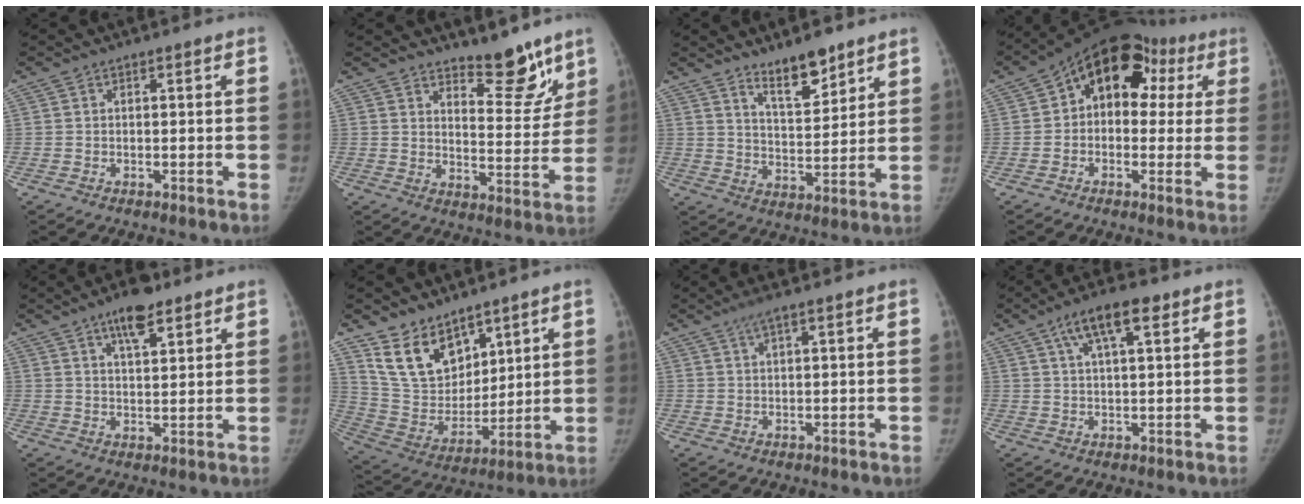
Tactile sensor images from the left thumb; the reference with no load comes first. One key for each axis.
{"total": 10.6, "fx": 8.3, "fy": 3.7, "fz": 5.4, "tx": -0.036, "ty": -0.071, "tz": 0.130}
{"total": 8.8, "fx": 6.7, "fy": 2.8, "fz": 4.8, "tx": -0.059, "ty": -0.059, "tz": 0.120}
{"total": 15.7, "fx": 4.6, "fy": 10.9, "fz": 10.4, "tx": -0.087, "ty": 0.038, "tz": 0.055}
{"total": 7.8, "fx": 5.1, "fy": 2.8, "fz": 5.2, "tx": -0.066, "ty": -0.027, "tz": 0.081}
{"total": 14.2, "fx": 9.9, "fy": 8.2, "fz": 5.9, "tx": -0.073, "ty": -0.062, "tz": 0.211}
{"total": 3.3, "fx": 2.3, "fy": 0.5, "fz": 2.4, "tx": -0.045, "ty": 0.000, "tz": 0.046}
{"total": 8.6, "fx": 4.5, "fy": 2.7, "fz": 6.7, "tx": -0.112, "ty": 0.002, "tz": 0.078}